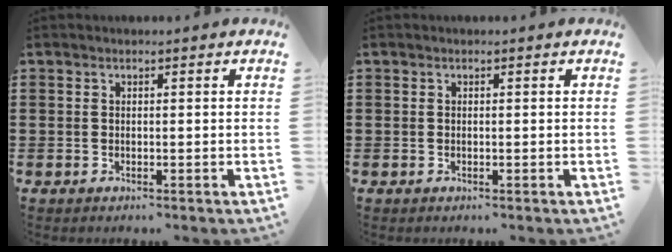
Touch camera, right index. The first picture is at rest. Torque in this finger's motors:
{"motor_torque": [-0.48, 0.75, 0.00, -0.01]}